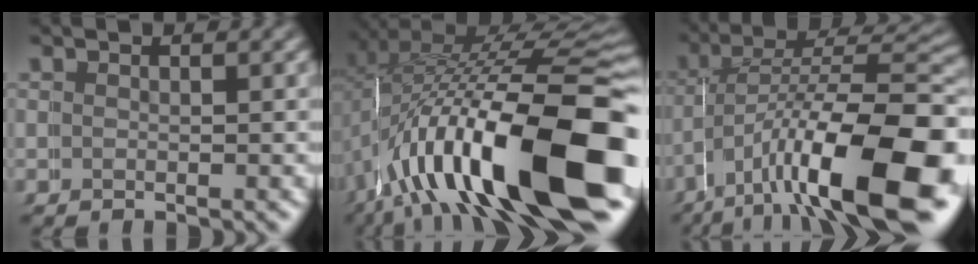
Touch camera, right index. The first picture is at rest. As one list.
[{"total": 17.2, "force": [-5.4, 7.3, 14.6], "torque": [-0.240, -0.023, -0.064]}, {"total": 14.1, "force": [-5.5, 6.0, 11.5], "torque": [-0.175, -0.029, -0.070]}]